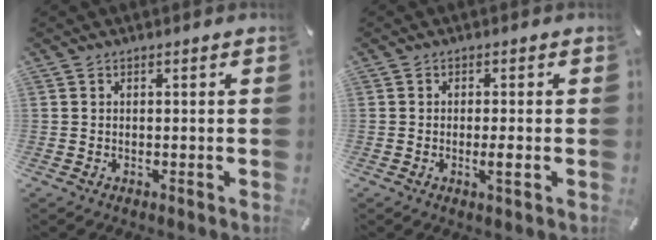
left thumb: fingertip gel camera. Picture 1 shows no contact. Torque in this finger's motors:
{"motor_torque": [0.29, 0.62, 0.34, -0.29, 0.11]}